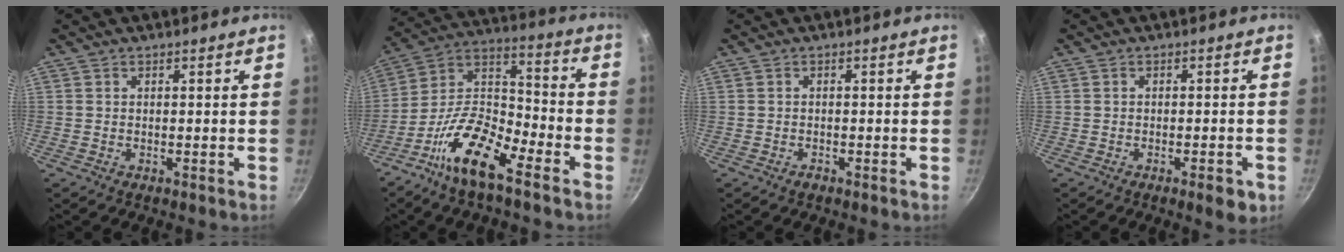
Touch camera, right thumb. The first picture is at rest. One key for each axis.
{"total": 16.2, "fx": -9.7, "fy": 5.7, "fz": 11.6, "tx": -0.208, "ty": 0.076, "tz": -0.202}
{"total": 1.1, "fx": -0.8, "fy": 0.6, "fz": 0.4, "tx": -0.009, "ty": 0.009, "tz": -0.014}
{"total": 4.0, "fx": -1.9, "fy": 1.5, "fz": 3.3, "tx": -0.038, "ty": 0.011, "tz": -0.021}